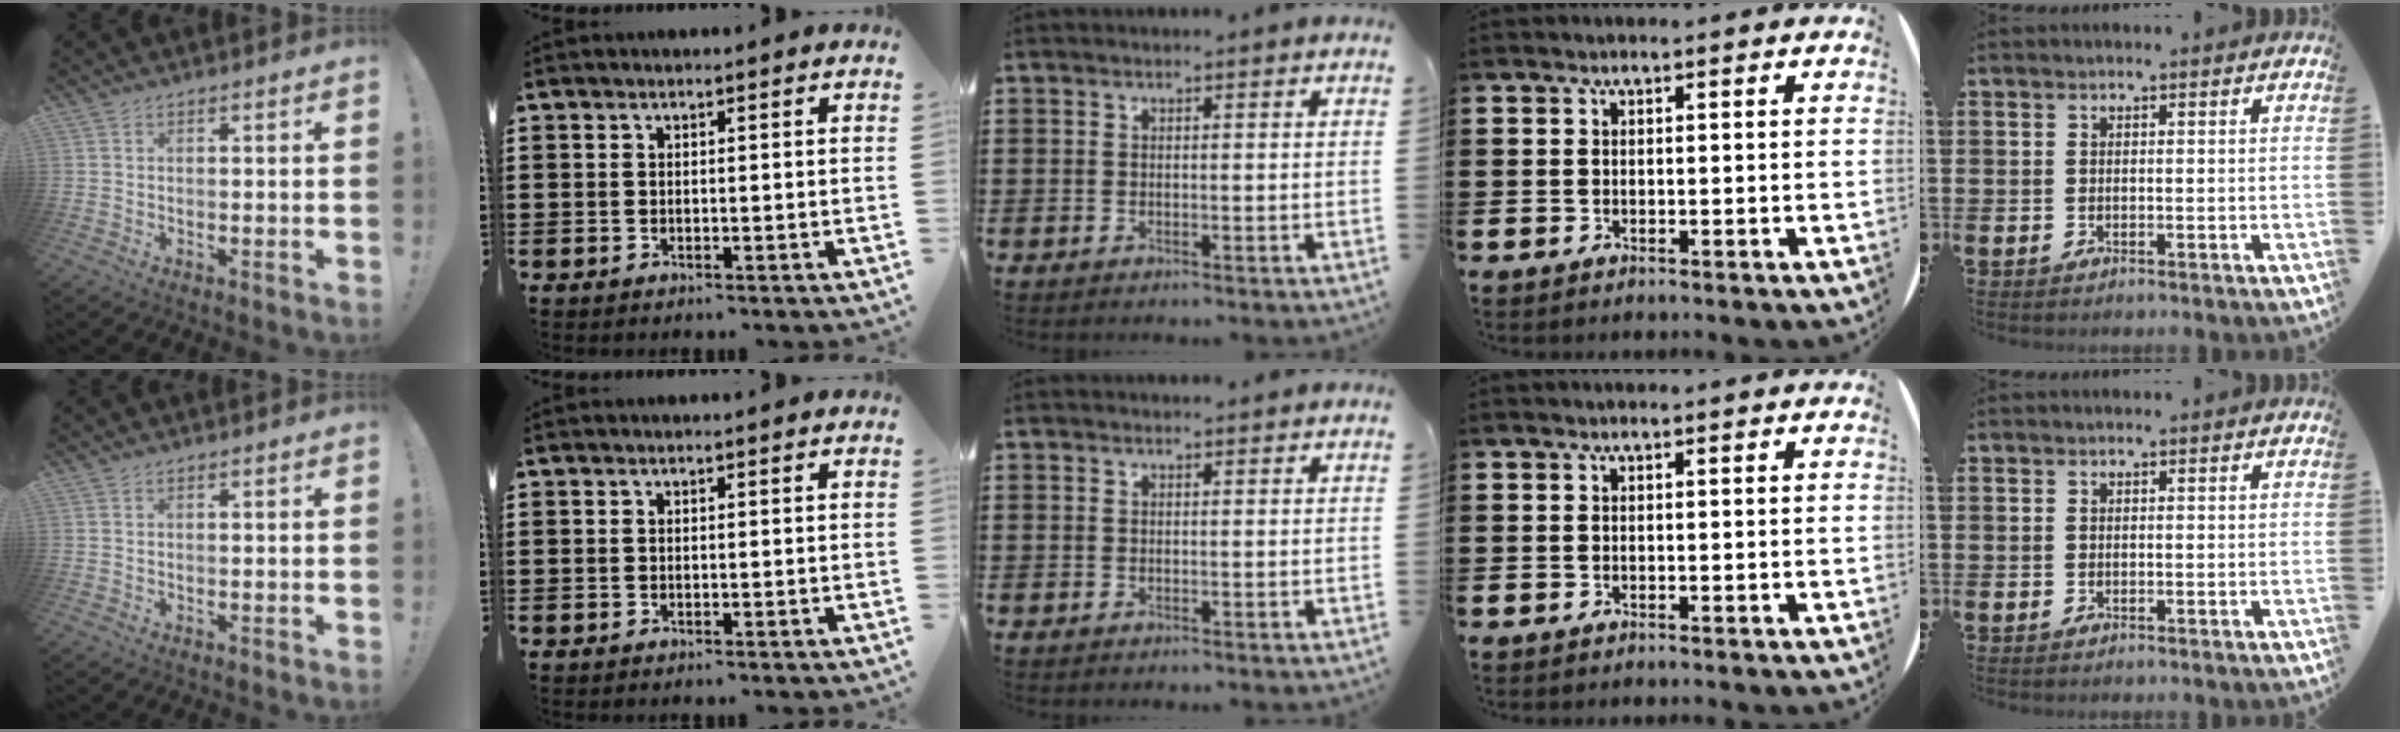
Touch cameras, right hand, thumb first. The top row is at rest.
{}